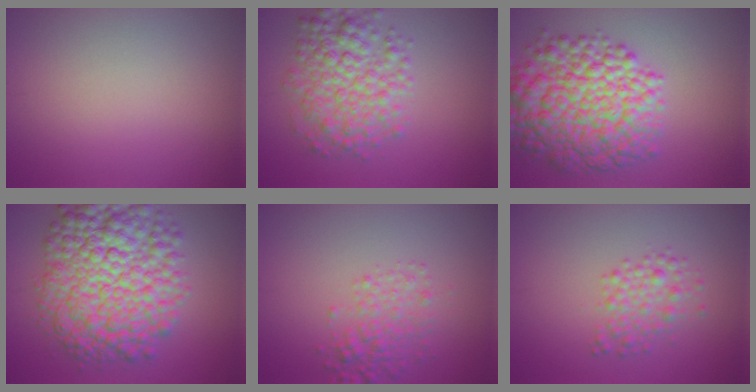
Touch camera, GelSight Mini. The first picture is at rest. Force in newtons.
{"total": 5.8, "press": 5.8, "slide": 0.0}
{"total": 10.4, "press": 10.3, "slide": 0.3}
{"total": 12.5, "press": 12.5, "slide": 0.2}
{"total": 2.9, "press": 2.9, "slide": 0.0}
{"total": 2.7, "press": 2.7, "slide": 0.1}